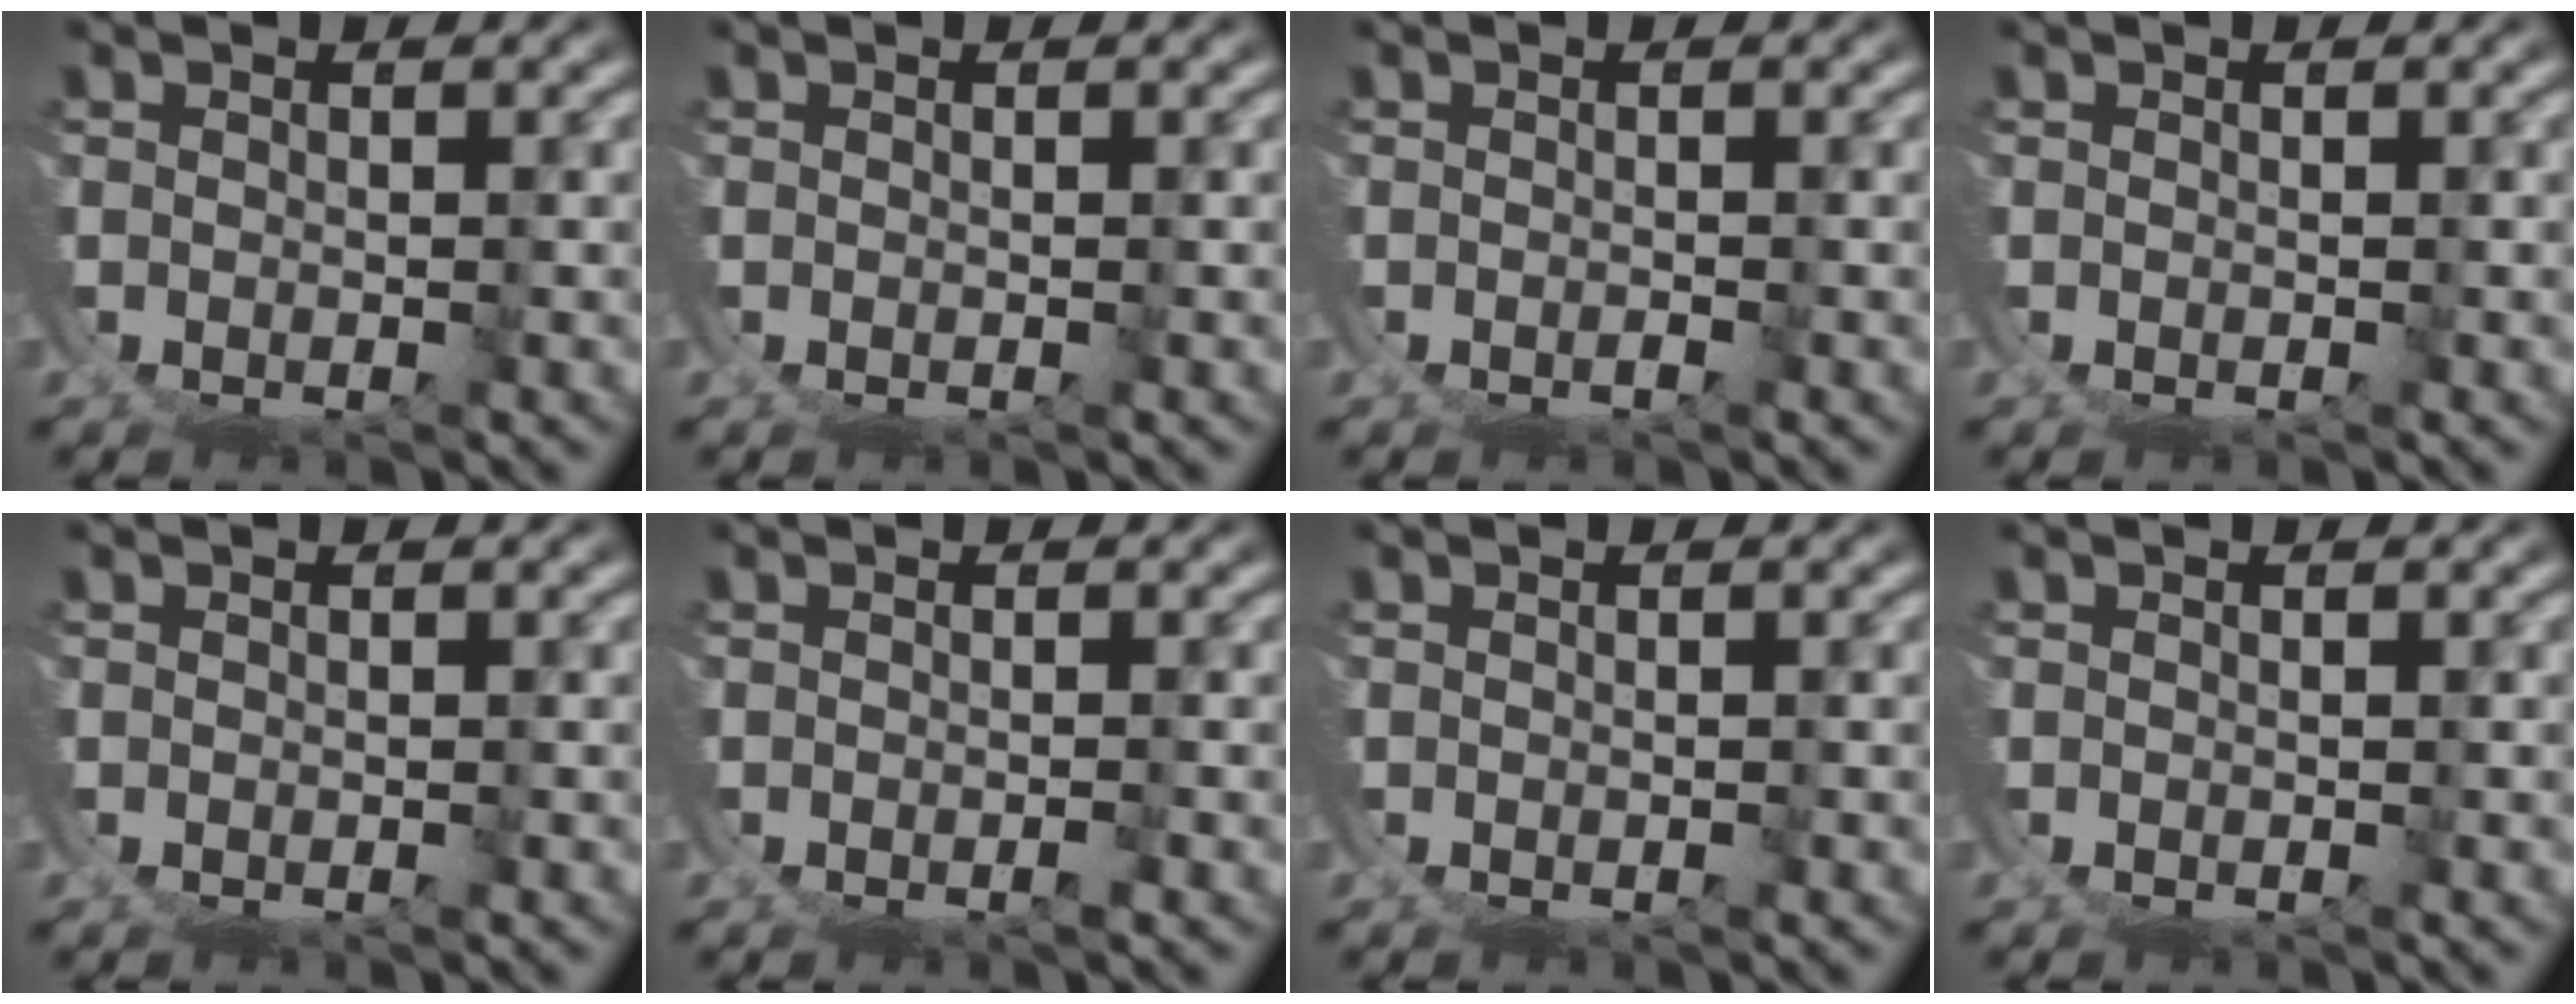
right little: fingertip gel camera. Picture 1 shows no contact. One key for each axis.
{"total": 0.0}
{"total": 0.7, "fx": -0.7, "fy": 0.2, "fz": 0.2, "tx": -0.005, "ty": -0.005, "tz": -0.009}
{"total": 0.0}
{"total": 0.0}
{"total": 0.7, "fx": -0.4, "fy": 0.0, "fz": 0.6, "tx": -0.013, "ty": -0.002, "tz": -0.005}
{"total": 0.0}
{"total": 0.0}